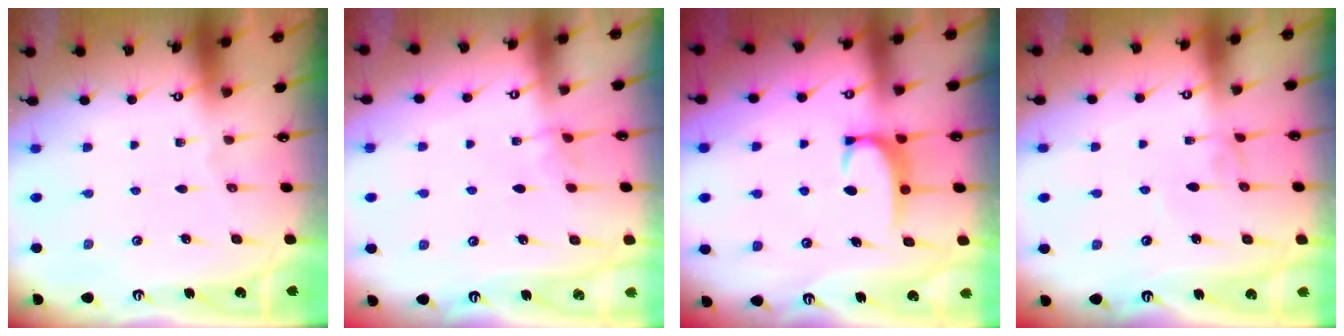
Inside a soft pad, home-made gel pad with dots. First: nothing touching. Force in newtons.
{"total": 3.4, "press": 3.4, "slide": 0.1}
{"total": 2.7, "press": 2.7, "slide": 0.4}
{"total": 1.4, "press": 1.4, "slide": 0.1}